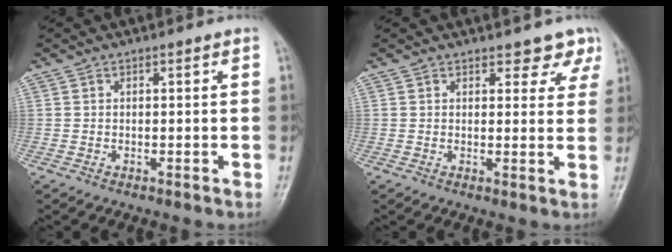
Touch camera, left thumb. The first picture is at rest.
{"total": 4.4, "force": [3.5, 2.3, 1.2], "torque": [0.018, -0.021, 0.031]}